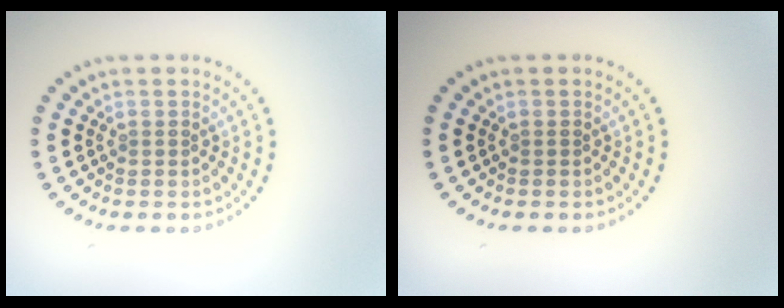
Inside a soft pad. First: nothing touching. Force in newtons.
{"total": 0.0}